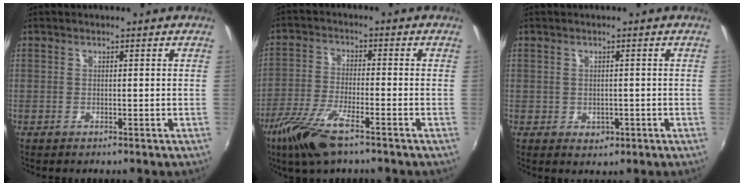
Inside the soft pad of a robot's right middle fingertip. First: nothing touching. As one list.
[{"total": 10.7, "force": [-7.1, 2.4, 7.7], "torque": [-0.175, -0.023, -0.141]}, {"total": 2.3, "force": [-0.4, 2.1, 0.9], "torque": [-0.015, -0.003, -0.003]}]